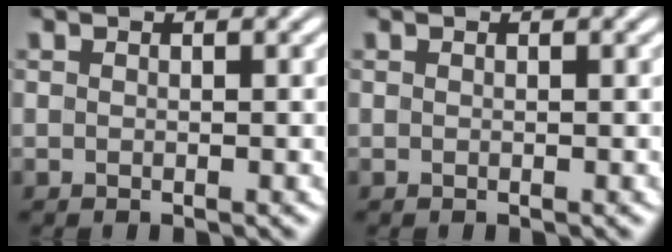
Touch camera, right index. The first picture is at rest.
{"total": 0.0}